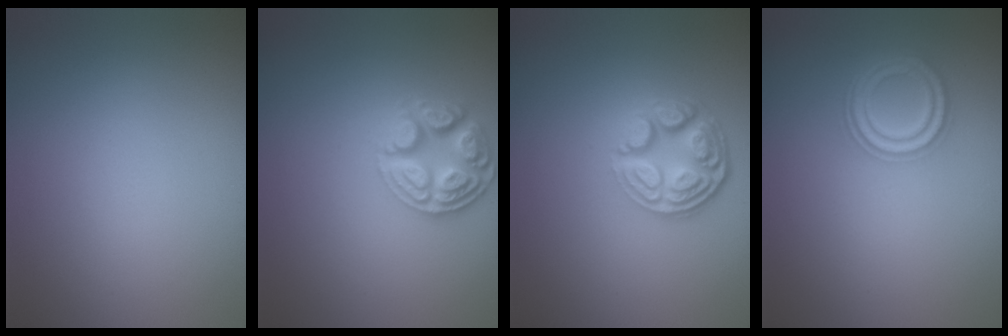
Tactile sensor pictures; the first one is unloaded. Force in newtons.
{"total": 3.4, "press": 3.0, "slide": 1.6}
{"total": 4.6, "press": 3.5, "slide": 3.1}
{"total": 3.6, "press": 2.9, "slide": 2.2}